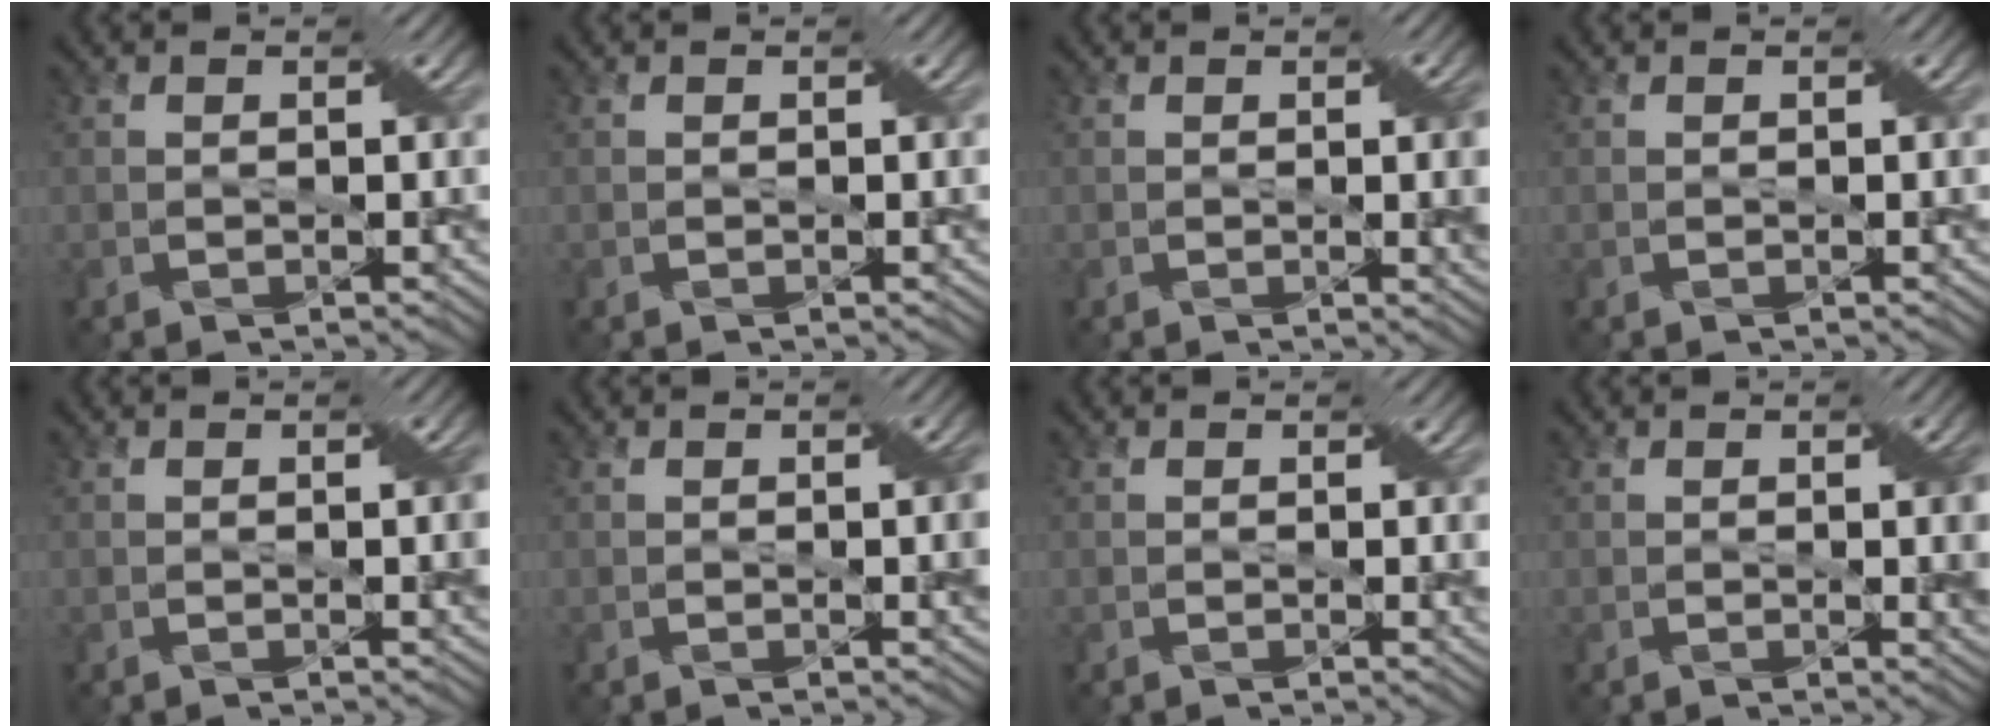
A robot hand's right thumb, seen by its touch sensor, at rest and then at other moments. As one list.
[{"total": 0.0}, {"total": 3.1, "force": [0.1, 0.7, 3.0], "torque": [-0.045, 0.003, 0.003]}, {"total": 0.0}, {"total": 2.4, "force": [0.1, 0.4, 2.4], "torque": [-0.033, 0.004, 0.003]}, {"total": 2.7, "force": [0.1, 0.5, 2.7], "torque": [-0.040, 0.004, 0.002]}, {"total": 1.2, "force": [0.2, 0.1, 1.1], "torque": [-0.016, -0.002, 0.003]}, {"total": 3.4, "force": [0.2, 0.7, 3.4], "torque": [-0.051, 0.002, 0.005]}]